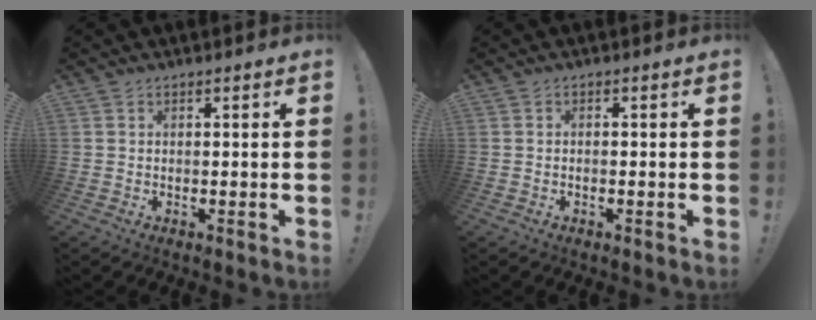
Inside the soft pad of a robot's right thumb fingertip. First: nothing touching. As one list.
[{"total": 0.6, "force": [-0.4, 0.1, 0.4], "torque": [-0.009, 0.002, -0.006]}]